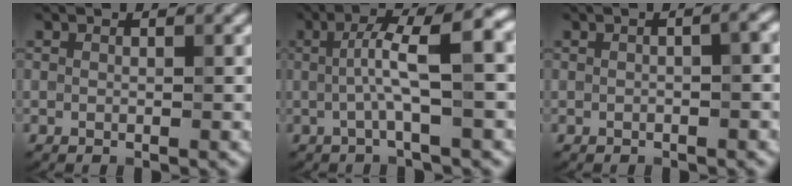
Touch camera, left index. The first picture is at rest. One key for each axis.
{"total": 6.4, "fx": 0.3, "fy": 1.2, "fz": 6.3, "tx": -0.104, "ty": 0.016, "tz": -0.002}
{"total": 2.1, "fx": 0.0, "fy": 0.7, "fz": 1.9, "tx": -0.022, "ty": 0.001, "tz": -0.002}